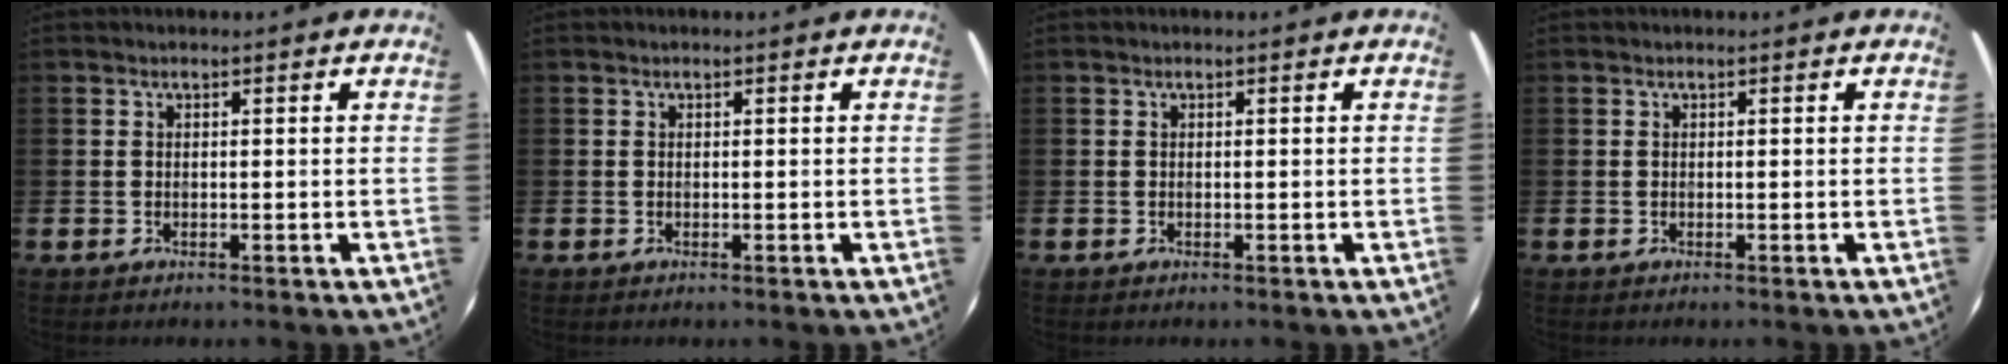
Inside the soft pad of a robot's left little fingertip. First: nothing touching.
{"total": 0.0}
{"total": 0.0}
{"total": 0.0}